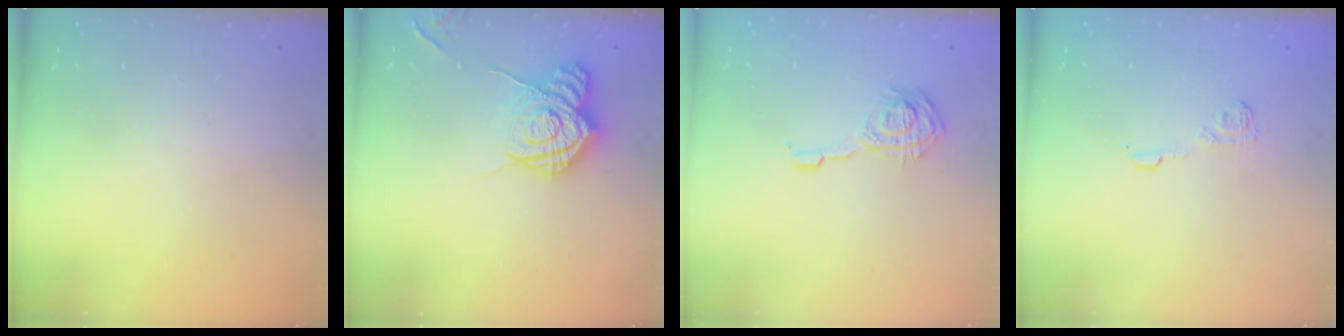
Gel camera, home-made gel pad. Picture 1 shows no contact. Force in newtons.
{"total": 15.8, "press": 15.8, "slide": 0.8}
{"total": 9.7, "press": 9.7, "slide": 0.5}
{"total": 5.2, "press": 4.9, "slide": 1.5}